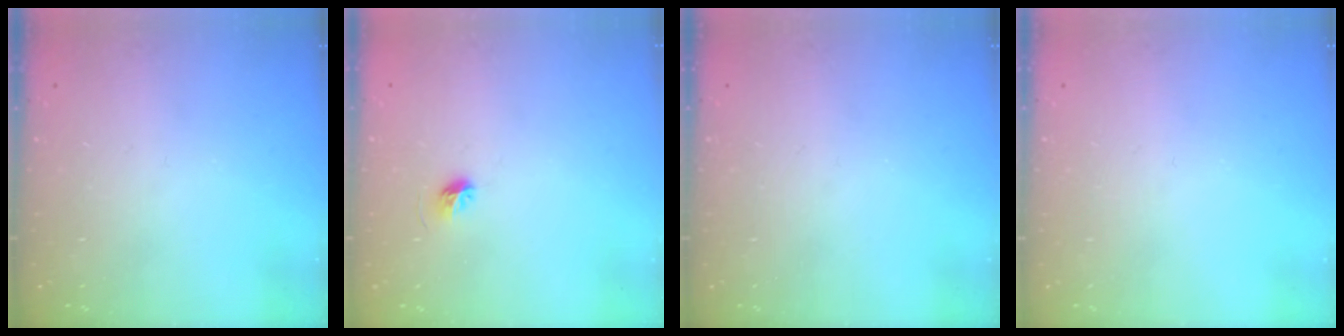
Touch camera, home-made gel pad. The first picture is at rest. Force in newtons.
{"total": 4.5, "press": 4.3, "slide": 1.4}
{"total": 0.0}
{"total": 0.0}